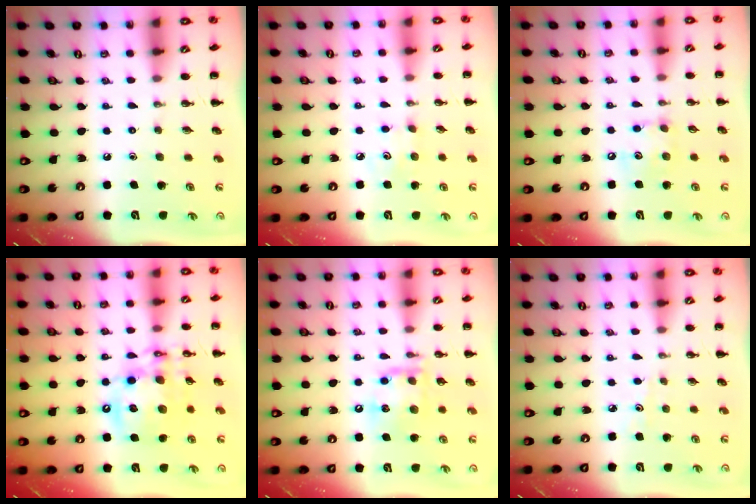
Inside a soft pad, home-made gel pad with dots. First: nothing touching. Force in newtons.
{"total": 4.7, "press": 4.6, "slide": 1.0}
{"total": 7.6, "press": 7.5, "slide": 0.6}
{"total": 16.4, "press": 16.0, "slide": 3.5}
{"total": 13.9, "press": 13.8, "slide": 1.8}
{"total": 2.6, "press": 2.3, "slide": 1.1}